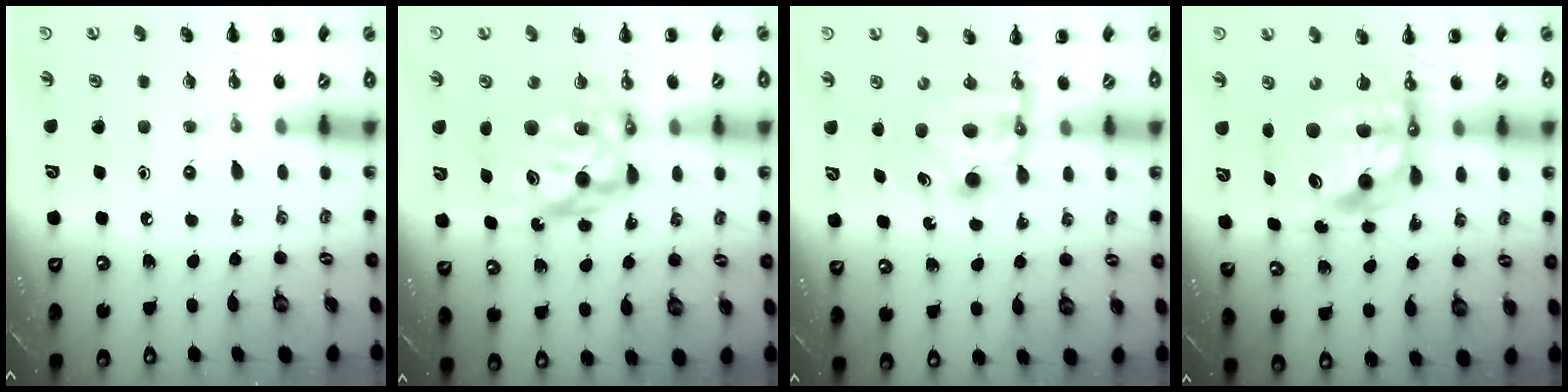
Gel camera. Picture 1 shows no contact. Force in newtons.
{"total": 12.9, "press": 12.5, "slide": 3.0}
{"total": 7.6, "press": 7.5, "slide": 1.2}
{"total": 12.9, "press": 12.4, "slide": 3.5}